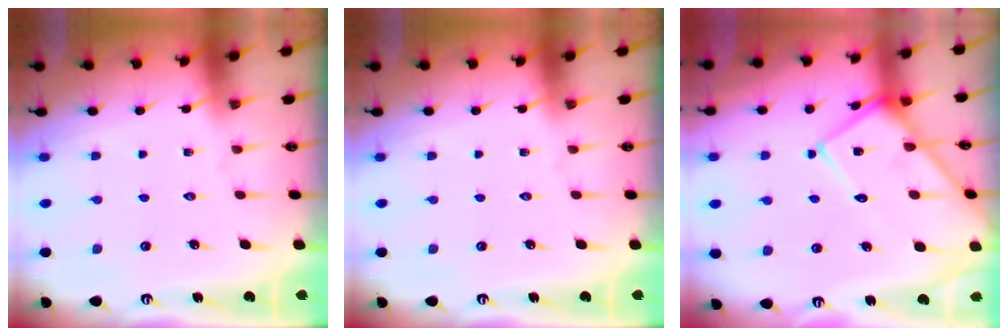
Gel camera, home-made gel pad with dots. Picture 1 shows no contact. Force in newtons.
{"total": 0.0}
{"total": 14.0, "press": 14.0, "slide": 1.6}